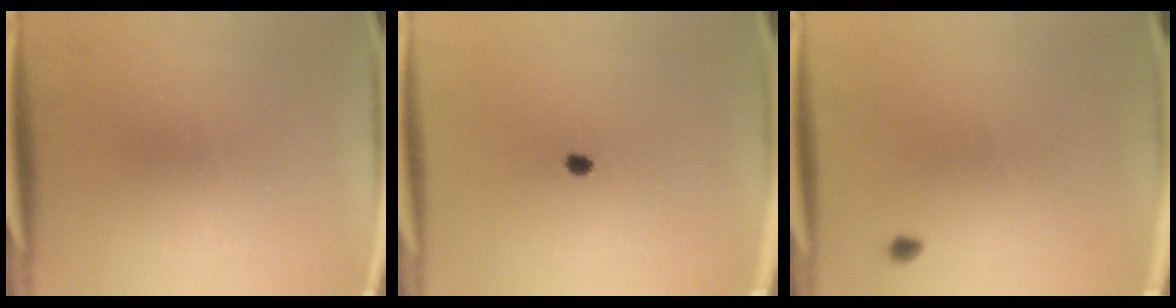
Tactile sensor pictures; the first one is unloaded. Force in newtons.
{"total": 1.5}
{"total": 0.8}